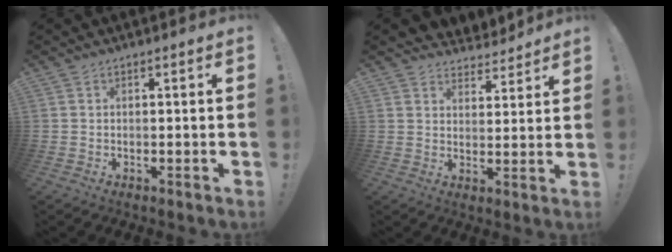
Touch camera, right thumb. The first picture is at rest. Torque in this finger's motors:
{"motor_torque": [-0.75, 0.94, 0.35, 1.48, 0.18]}